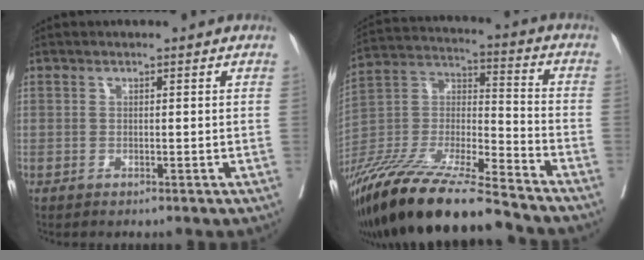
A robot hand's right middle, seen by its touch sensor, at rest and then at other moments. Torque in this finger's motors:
{"motor_torque": [1.06, -1.08, 0.85, 0.21]}